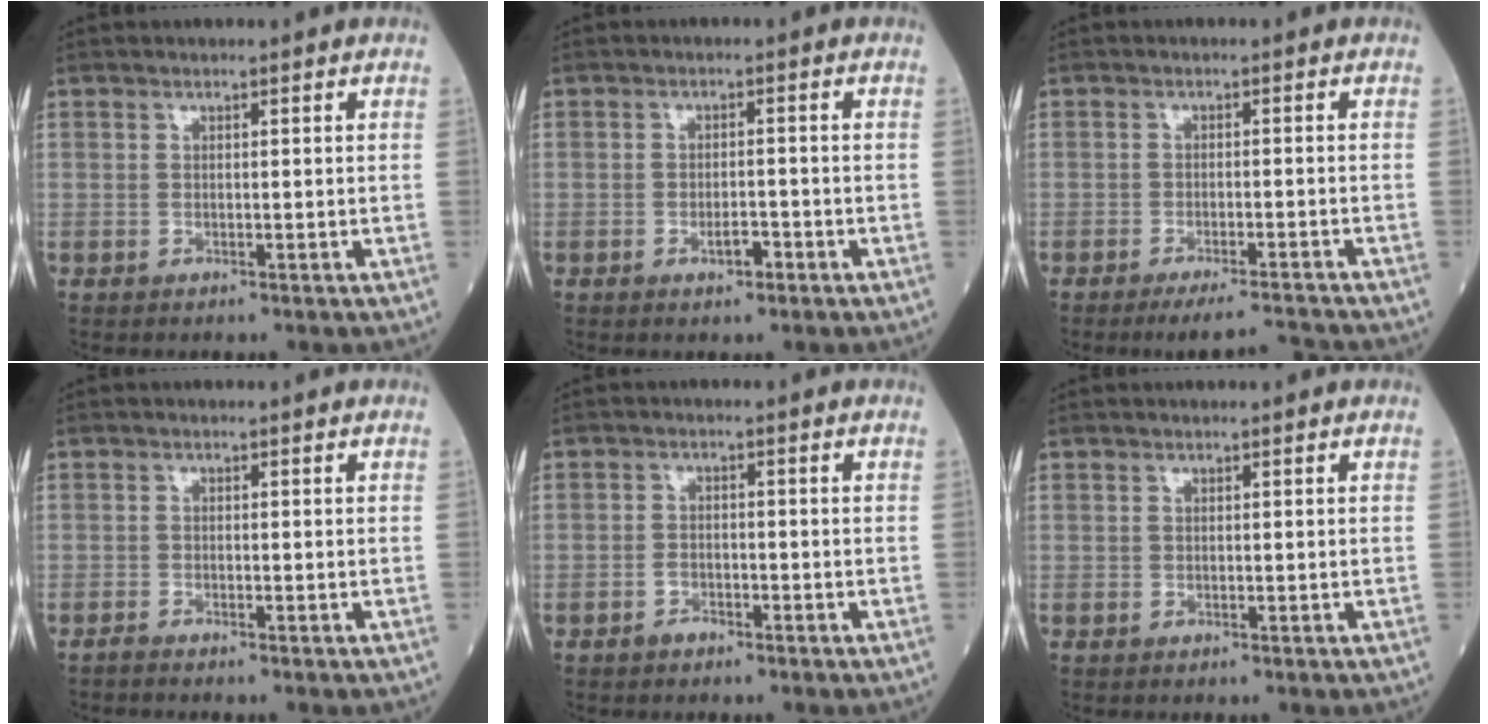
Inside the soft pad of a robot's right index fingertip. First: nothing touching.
{"total": 2.4, "force": [-1.3, 0.9, 1.8], "torque": [-0.026, 0.003, -0.021]}
{"total": 5.6, "force": [-5.3, -0.8, 1.5], "torque": [-0.014, -0.006, -0.088]}
{"total": 0.9, "force": [-0.9, -0.2, 0.2], "torque": [-0.007, -0.002, -0.020]}
{"total": 1.9, "force": [-1.4, 1.1, 0.7], "torque": [-0.013, 0.004, -0.024]}
{"total": 0.0}